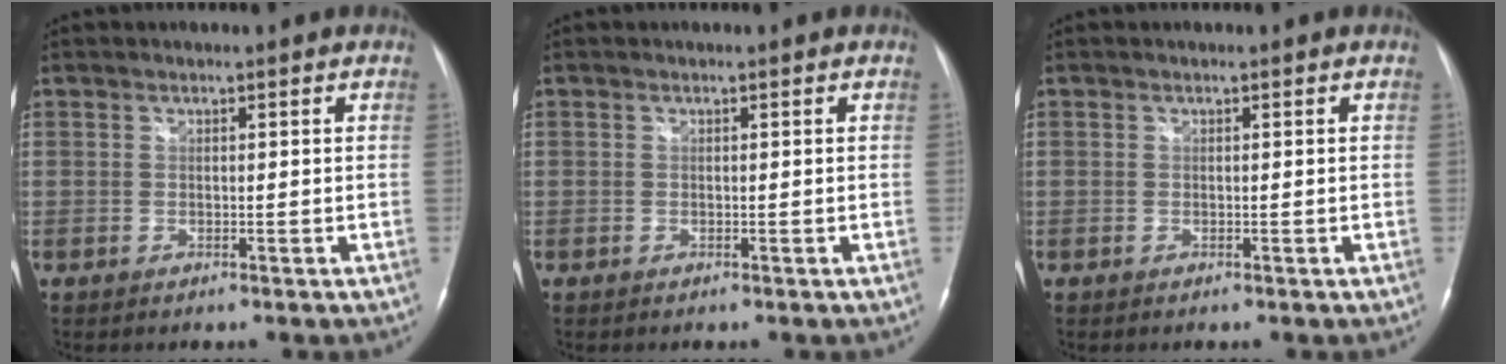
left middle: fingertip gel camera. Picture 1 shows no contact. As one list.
[{"total": 0.0}, {"total": 0.0}]